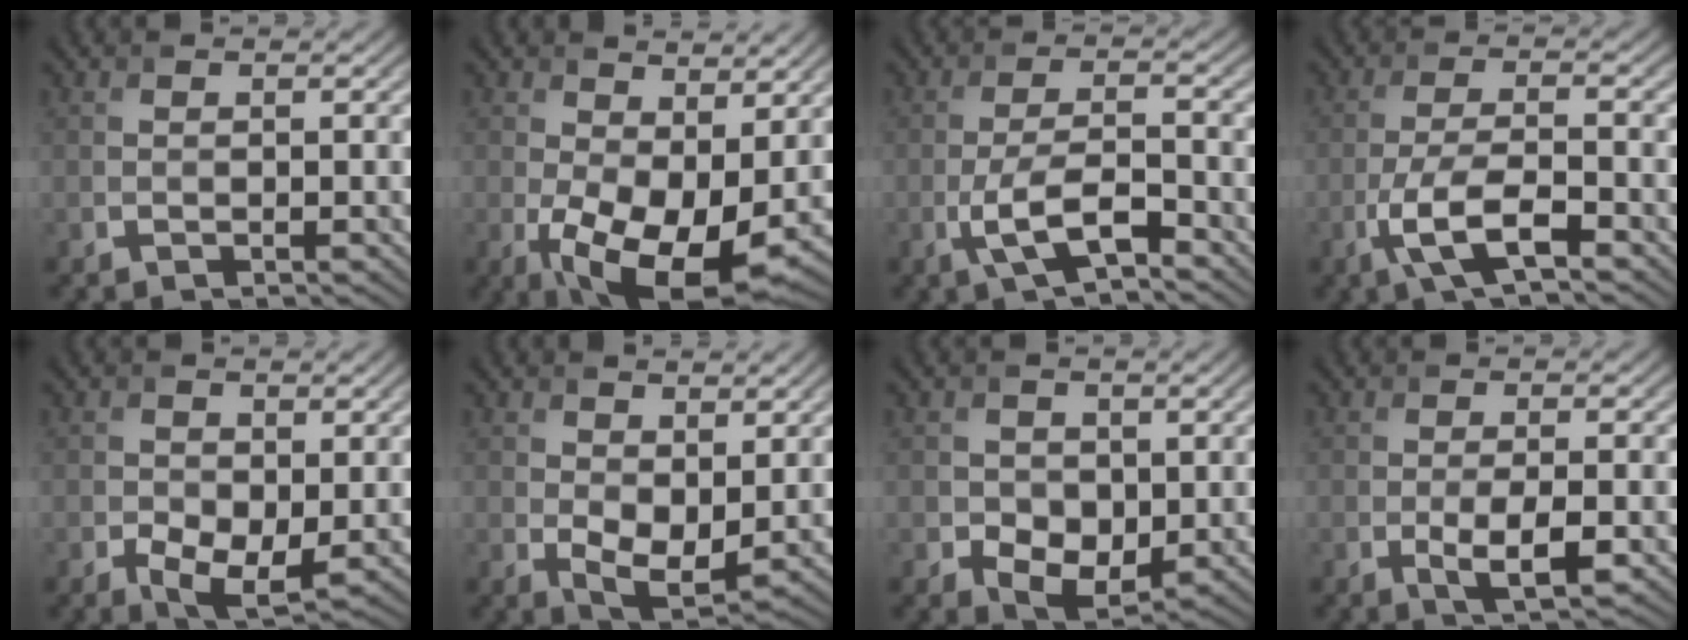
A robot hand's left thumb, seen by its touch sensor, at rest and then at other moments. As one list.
[{"total": 10.8, "force": [-0.8, 6.0, 8.9], "torque": [-0.172, -0.031, 0.000]}, {"total": 5.9, "force": [-3.0, 1.8, 4.8], "torque": [-0.101, 0.002, -0.059]}, {"total": 6.6, "force": [-3.4, 1.8, 5.3], "torque": [-0.113, 0.002, -0.071]}, {"total": 4.7, "force": [-1.1, 2.8, 3.6], "torque": [-0.068, -0.016, -0.018]}, {"total": 5.5, "force": [0.9, 3.3, 4.3], "torque": [-0.089, -0.015, 0.021]}, {"total": 4.7, "force": [-0.1, 3.7, 3.0], "torque": [-0.065, -0.014, 0.001]}, {"total": 3.6, "force": [-1.0, 1.1, 3.3], "torque": [-0.067, -0.010, -0.015]}]